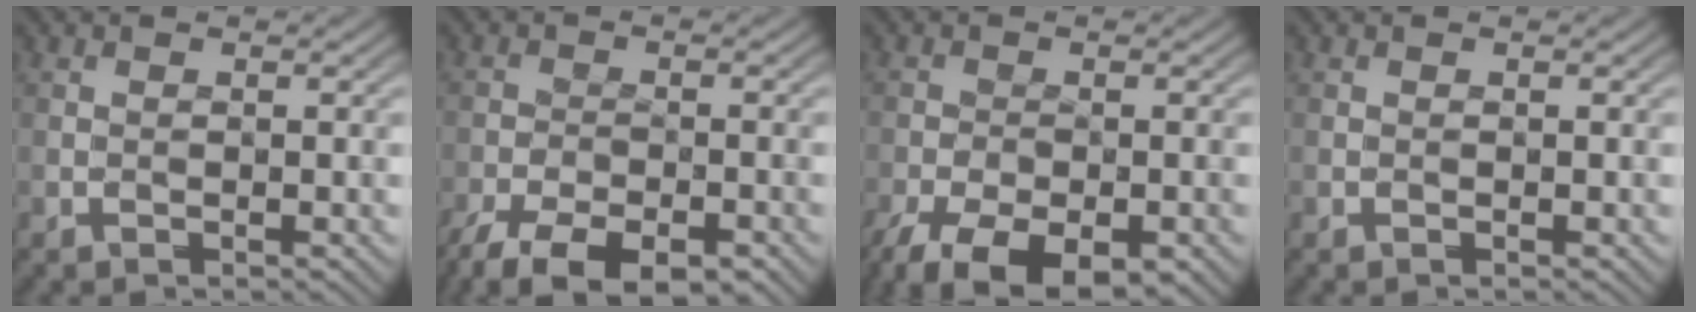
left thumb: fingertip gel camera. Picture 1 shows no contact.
{"total": 9.4, "force": [-7.3, 3.5, 4.8], "torque": [-0.082, -0.028, -0.114]}
{"total": 11.0, "force": [-7.6, 4.8, 6.5], "torque": [-0.111, -0.042, -0.113]}
{"total": 0.0}